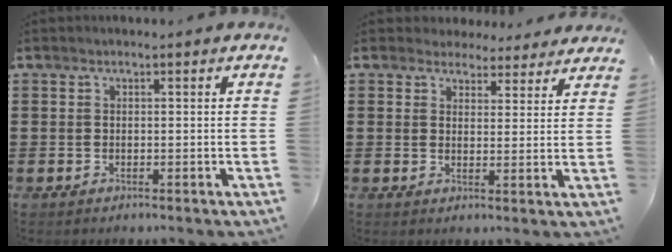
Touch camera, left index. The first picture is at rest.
{"total": 3.7, "force": [3.4, 1.3, 0.4], "torque": [-0.021, -0.005, 0.064]}